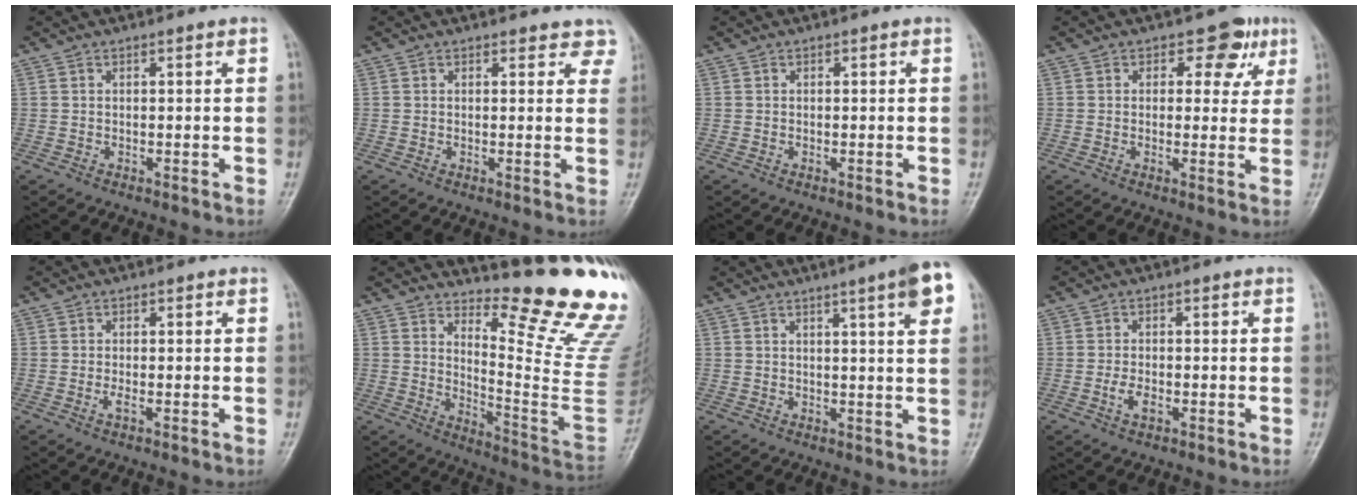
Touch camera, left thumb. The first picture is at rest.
{"total": 4.3, "force": [3.8, 2.0, 0.6], "torque": [0.035, -0.015, 0.021]}
{"total": 0.0}
{"total": 6.2, "force": [2.6, 4.3, 3.7], "torque": [-0.001, -0.004, 0.023]}
{"total": 1.4, "force": [-0.5, 0.5, 1.2], "torque": [-0.025, -0.001, -0.013]}
{"total": 18.9, "force": [14.7, 2.0, 11.7], "torque": [-0.138, -0.177, 0.202]}
{"total": 7.6, "force": [3.7, 0.7, 6.6], "torque": [-0.083, -0.010, 0.045]}
{"total": 2.9, "force": [-1.1, 1.6, 2.2], "torque": [-0.041, 0.007, -0.022]}